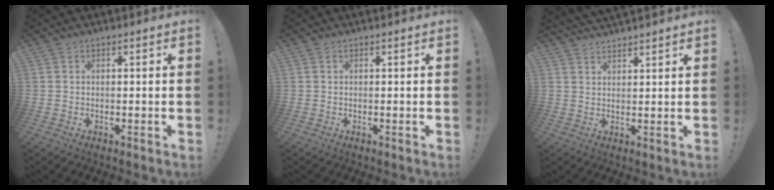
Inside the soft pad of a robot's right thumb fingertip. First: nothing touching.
{"total": 0.0}
{"total": 3.4, "force": [3.2, 0.4, 0.8], "torque": [-0.014, -0.020, 0.061]}